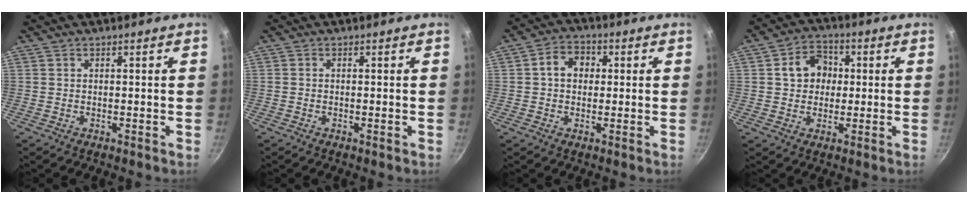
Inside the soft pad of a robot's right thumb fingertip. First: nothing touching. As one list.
[{"total": 0.5, "force": [-0.3, 0.1, 0.5], "torque": [-0.010, 0.002, -0.007]}, {"total": 6.1, "force": [0.9, 4.8, 3.6], "torque": [-0.032, 0.012, 0.005]}, {"total": 7.9, "force": [1.1, 6.6, 4.2], "torque": [-0.034, 0.011, 0.008]}]